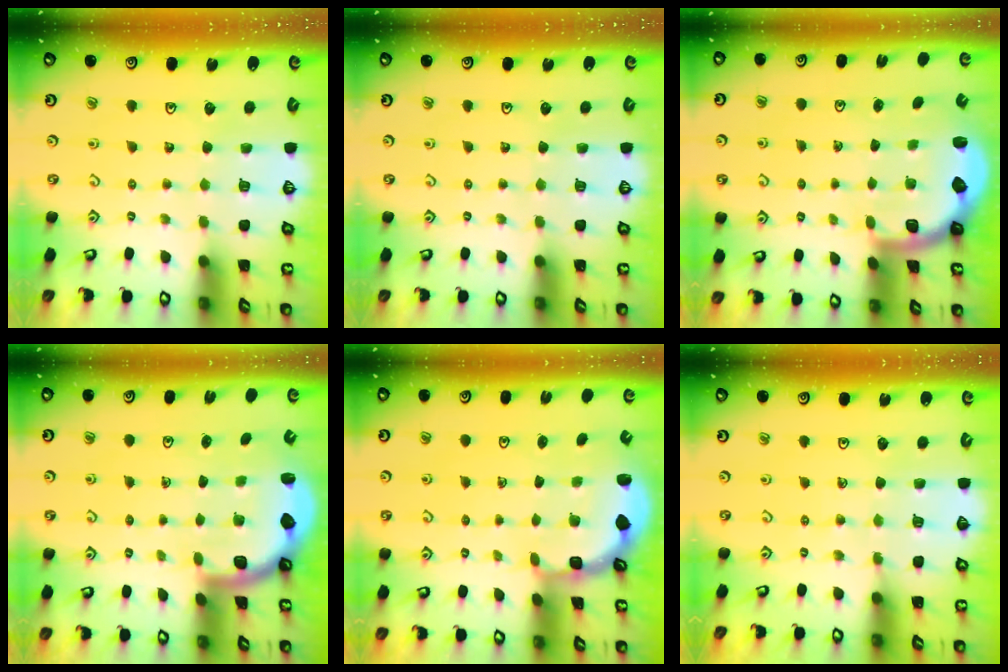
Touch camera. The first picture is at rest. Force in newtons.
{"total": 0.0}
{"total": 1.9, "press": 1.8, "slide": 0.5}
{"total": 2.0, "press": 2.0, "slide": 0.3}
{"total": 2.5, "press": 1.9, "slide": 1.6}
{"total": 4.6, "press": 4.5, "slide": 0.9}